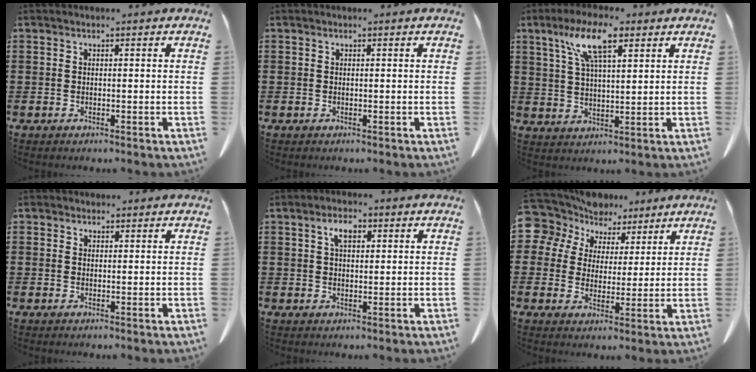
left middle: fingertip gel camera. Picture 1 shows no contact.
{"total": 0.0}
{"total": 9.1, "force": [5.1, 2.5, 7.0], "torque": [-0.150, 0.007, 0.089]}
{"total": 1.5, "force": [1.3, 0.8, 0.2], "torque": [-0.008, 0.004, 0.025]}
{"total": 3.3, "force": [1.4, 1.5, 2.6], "torque": [-0.049, 0.006, 0.022]}
{"total": 7.5, "force": [5.4, 5.2, 0.7], "torque": [-0.064, -0.018, 0.102]}